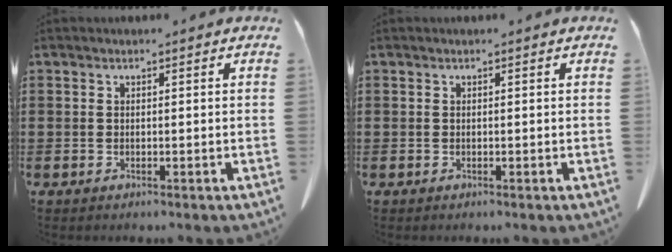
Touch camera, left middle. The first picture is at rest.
{"total": 0.0}